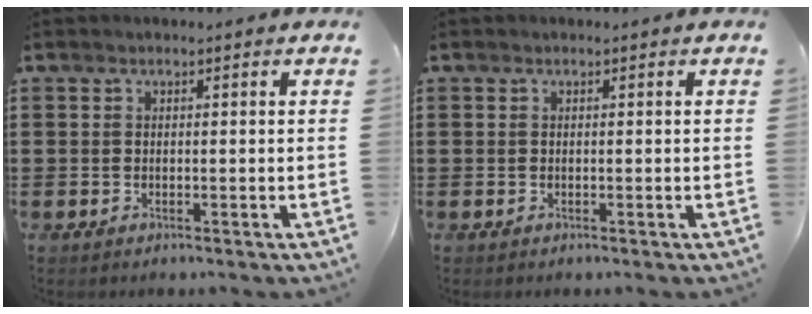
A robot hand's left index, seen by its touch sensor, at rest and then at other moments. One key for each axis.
{"total": 0.0}